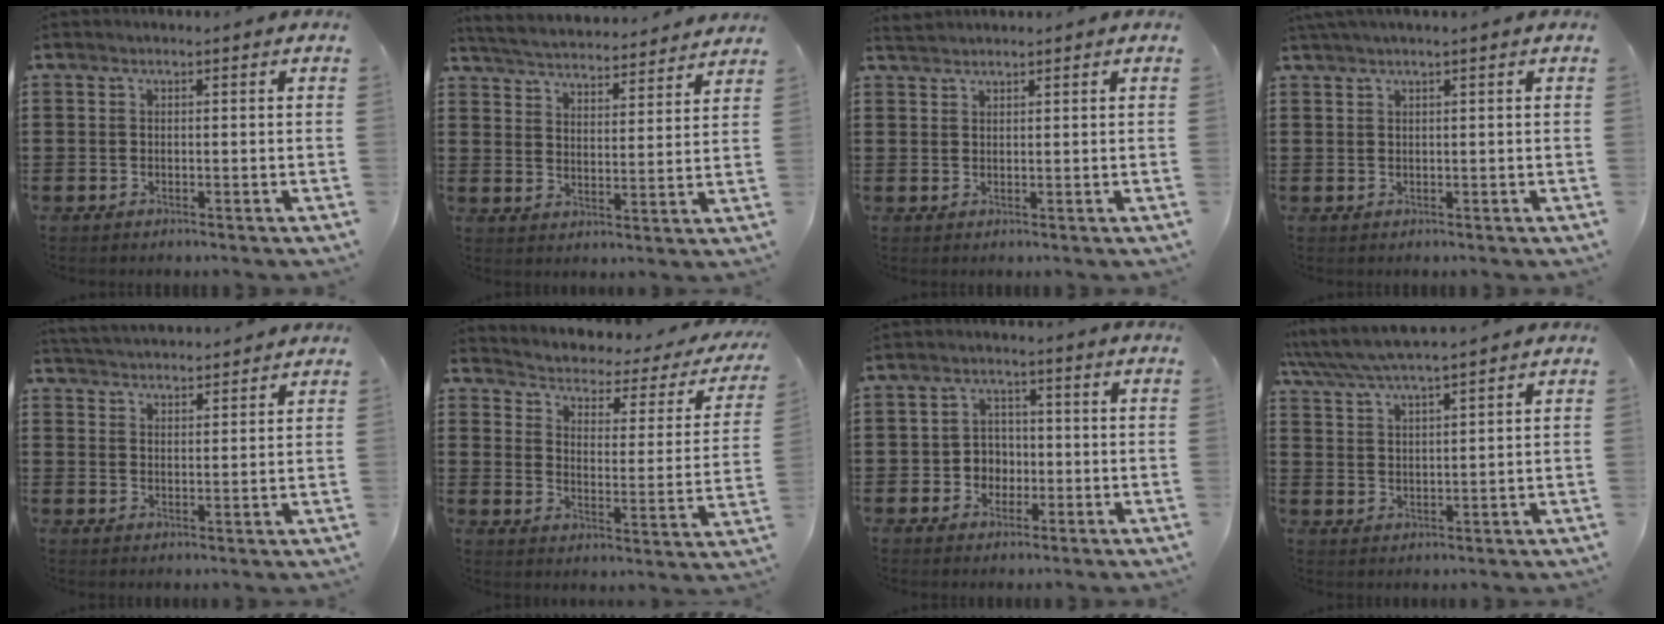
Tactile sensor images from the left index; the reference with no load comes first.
{"total": 4.3, "force": [4.2, -0.2, 0.2], "torque": [-0.028, -0.032, 0.070]}
{"total": 1.4, "force": [1.4, 0.1, 0.2], "torque": [-0.007, 0.002, 0.028]}
{"total": 1.3, "force": [0.9, -0.3, 0.9], "torque": [-0.017, -0.001, 0.017]}
{"total": 3.5, "force": [3.5, 0.0, -0.1], "torque": [-0.011, -0.014, 0.064]}
{"total": 1.7, "force": [1.2, 0.8, 0.8], "torque": [-0.030, -0.019, 0.007]}
{"total": 3.7, "force": [-0.9, 3.4, 1.3], "torque": [-0.036, 0.007, -0.022]}
{"total": 4.9, "force": [4.6, 0.1, 1.9], "torque": [-0.052, -0.019, 0.079]}